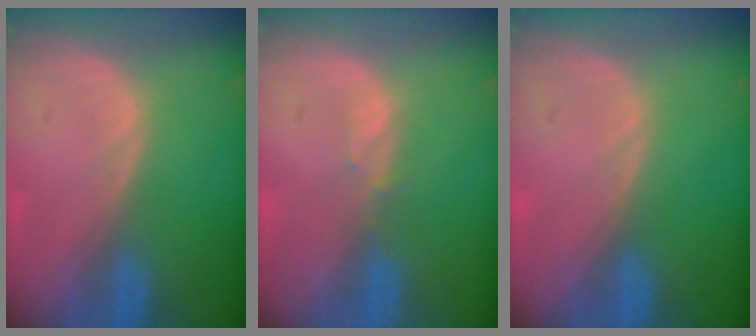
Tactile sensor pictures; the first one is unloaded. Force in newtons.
{"total": 0.8, "press": 0.8, "slide": 0.3}
{"total": 0.0}